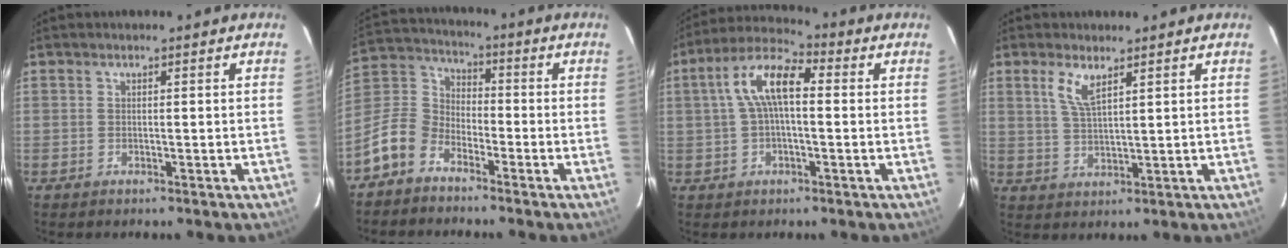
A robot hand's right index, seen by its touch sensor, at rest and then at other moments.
{"total": 10.1, "force": [-6.3, 6.6, 4.3], "torque": [-0.108, 0.032, -0.138]}
{"total": 9.8, "force": [1.1, 3.9, 9.0], "torque": [-0.176, 0.029, 0.014]}
{"total": 4.7, "force": [2.7, 1.3, 3.6], "torque": [-0.073, -0.002, 0.056]}